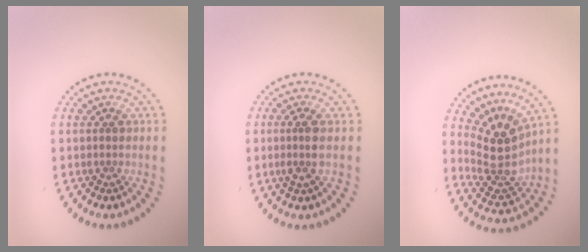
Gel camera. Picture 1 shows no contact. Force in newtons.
{"total": 2.0, "press": 1.5, "slide": 1.3}
{"total": 4.0, "press": 3.0, "slide": 2.6}